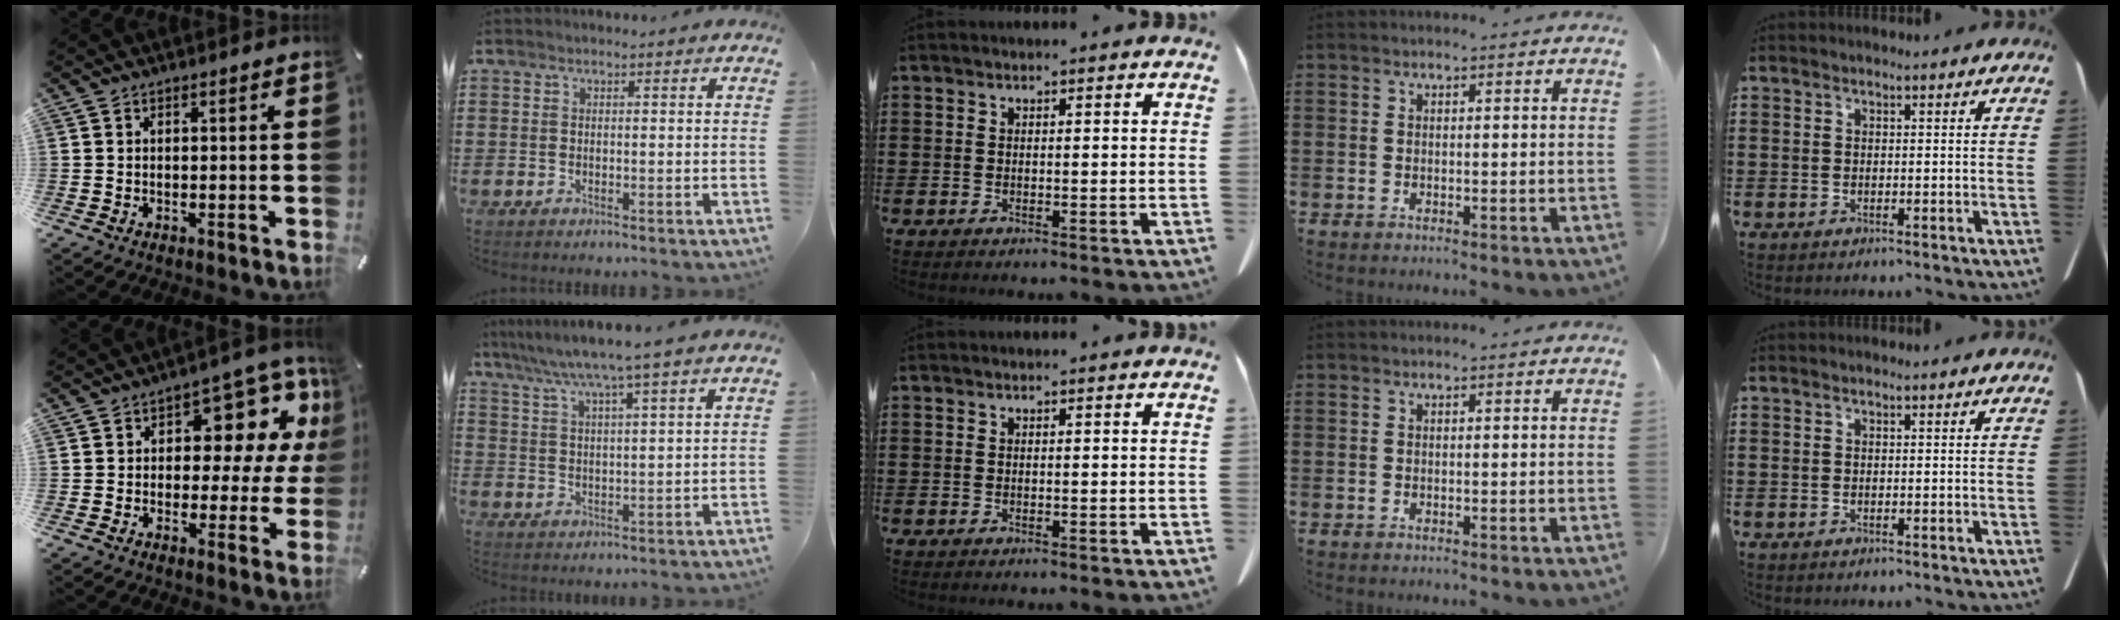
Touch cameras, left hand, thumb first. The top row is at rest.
{"thumb": {"total": 12.7, "force": [4.9, 7.6, 8.9], "torque": [-0.108, -0.039, 0.082]}, "index": {"total": 6.0, "force": [4.8, -0.8, 3.5], "torque": [-0.082, -0.020, 0.080]}}